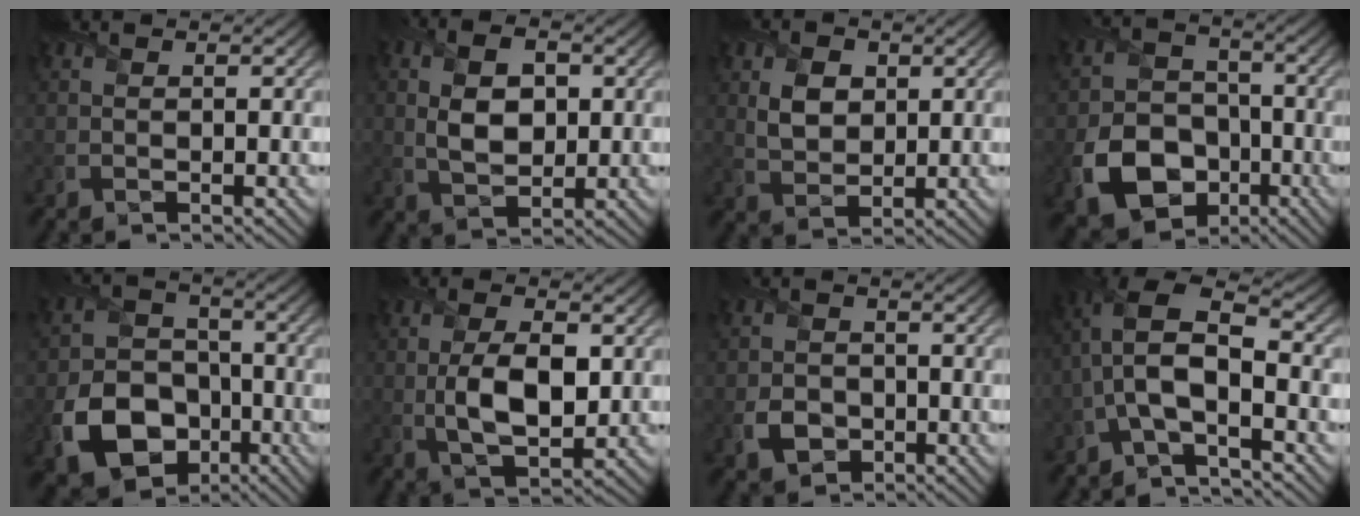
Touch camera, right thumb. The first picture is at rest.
{"total": 5.9, "force": [0.7, 3.7, 4.6], "torque": [-0.090, 0.001, 0.012]}
{"total": 4.7, "force": [1.3, 3.4, 2.9], "torque": [-0.064, -0.001, 0.024]}
{"total": 11.3, "force": [-4.6, 8.5, 5.8], "torque": [-0.132, -0.032, -0.092]}
{"total": 12.5, "force": [-5.1, 9.3, 6.5], "torque": [-0.146, -0.041, -0.100]}
{"total": 7.7, "force": [-0.1, 3.8, 6.6], "torque": [-0.135, -0.006, 0.001]}
{"total": 3.7, "force": [-1.4, 3.0, 1.7], "torque": [-0.037, -0.007, -0.028]}
{"total": 8.9, "force": [-2.0, 3.8, 7.8], "torque": [-0.170, 0.010, -0.053]}